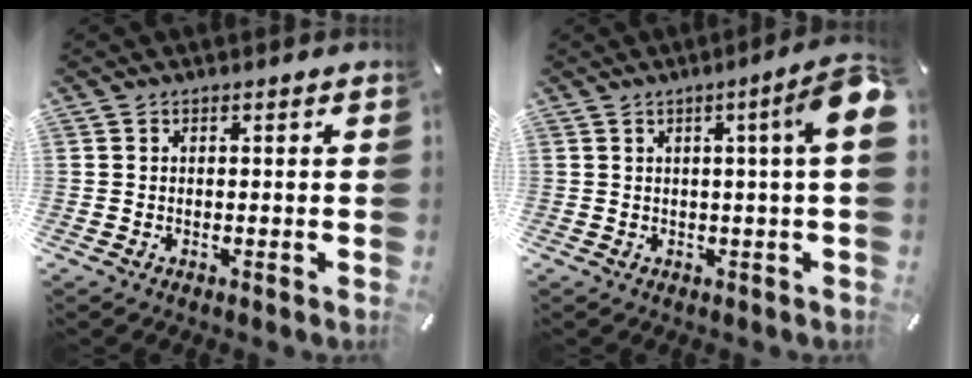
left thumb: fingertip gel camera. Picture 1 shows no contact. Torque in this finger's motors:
{"motor_torque": [0.16, 0.74, 1.01, -0.32, 0.22]}